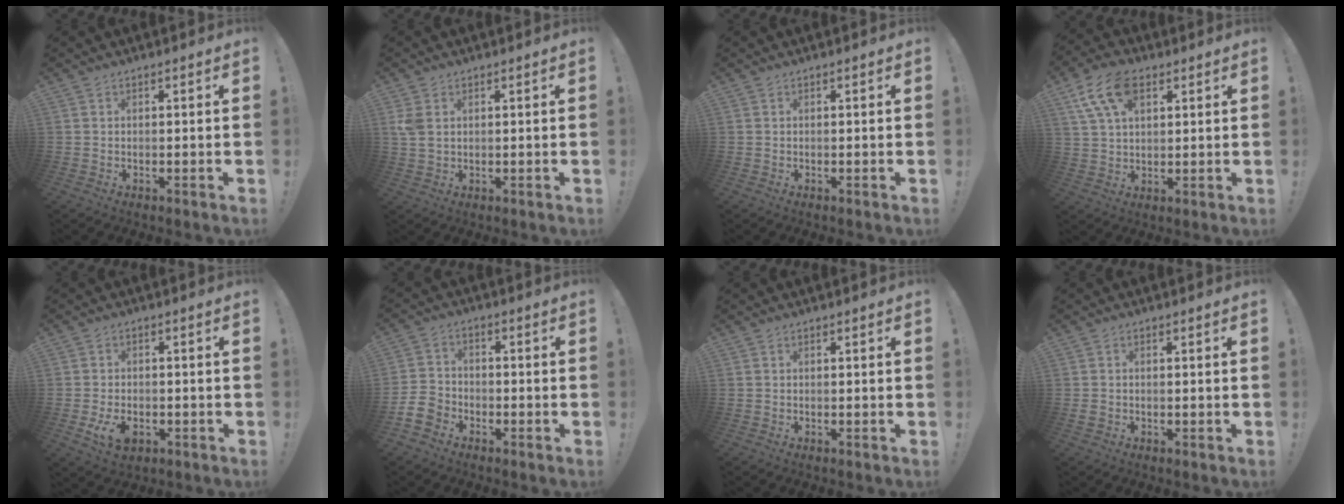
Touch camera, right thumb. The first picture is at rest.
{"total": 3.8, "force": [1.3, 2.5, 2.6], "torque": [-0.051, 0.001, 0.024]}
{"total": 0.0}
{"total": 12.4, "force": [5.7, 7.2, 8.4], "torque": [-0.165, -0.010, 0.107]}
{"total": 6.7, "force": [-2.6, 4.4, 4.4], "torque": [-0.075, 0.004, -0.045]}
{"total": 7.9, "force": [-4.9, 5.5, 2.7], "torque": [-0.062, 0.035, -0.093]}
{"total": 0.0}
{"total": 1.1, "force": [-0.2, 0.9, 0.5], "torque": [-0.009, 0.003, -0.003]}